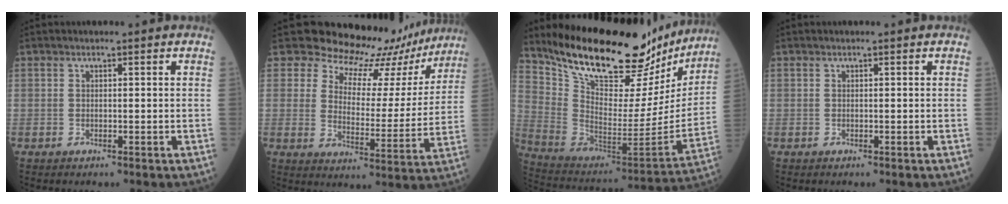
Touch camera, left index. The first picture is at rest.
{"total": 14.9, "force": [13.7, 5.5, 2.5], "torque": [-0.020, -0.036, 0.157]}
{"total": 27.0, "force": [22.7, 8.3, 12.0], "torque": [-0.194, -0.033, 0.337]}
{"total": 0.0}